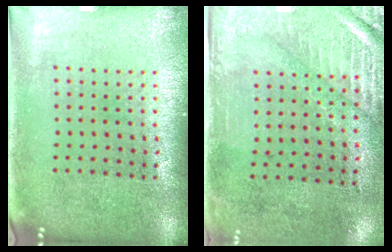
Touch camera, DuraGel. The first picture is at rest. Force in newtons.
{"total": 2.9, "press": 2.4, "slide": 1.6}